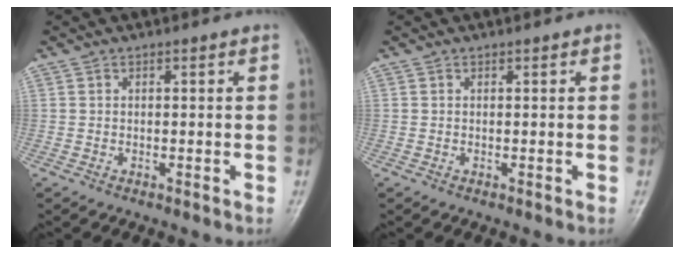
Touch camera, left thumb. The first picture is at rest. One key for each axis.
{"total": 0.0}